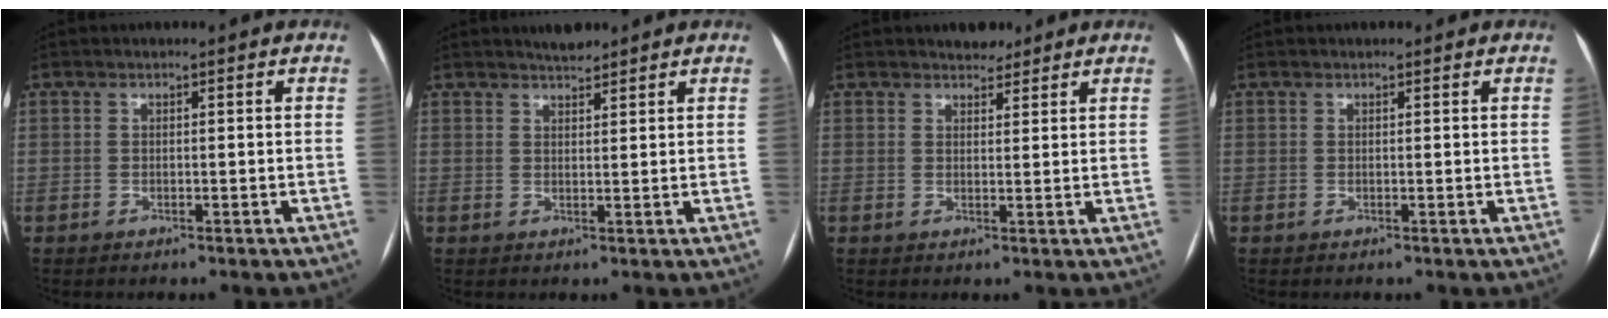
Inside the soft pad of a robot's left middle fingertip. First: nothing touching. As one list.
[{"total": 2.4, "force": [2.2, 0.5, 0.7], "torque": [-0.016, 0.003, 0.038]}, {"total": 2.8, "force": [2.4, 1.3, 0.7], "torque": [-0.009, 0.002, 0.035]}, {"total": 0.7, "force": [0.6, 0.4, 0.1], "torque": [-0.008, 0.011, 0.009]}]